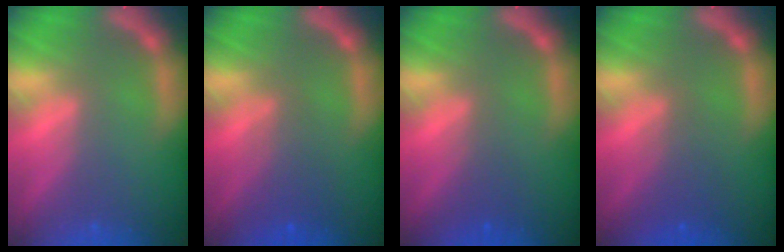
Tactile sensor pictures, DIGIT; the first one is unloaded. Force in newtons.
{"total": 3.0}
{"total": 1.5}
{"total": 2.5}